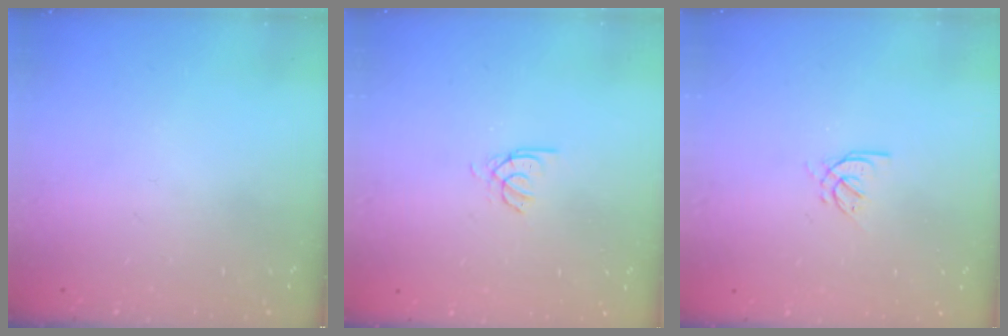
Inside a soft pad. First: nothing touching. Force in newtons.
{"total": 2.4, "press": 2.3, "slide": 0.4}
{"total": 3.2, "press": 3.0, "slide": 0.9}